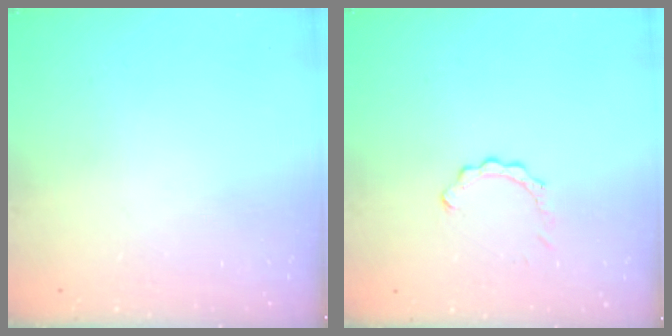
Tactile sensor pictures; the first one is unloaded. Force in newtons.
{"total": 2.0, "press": 2.0, "slide": 0.2}